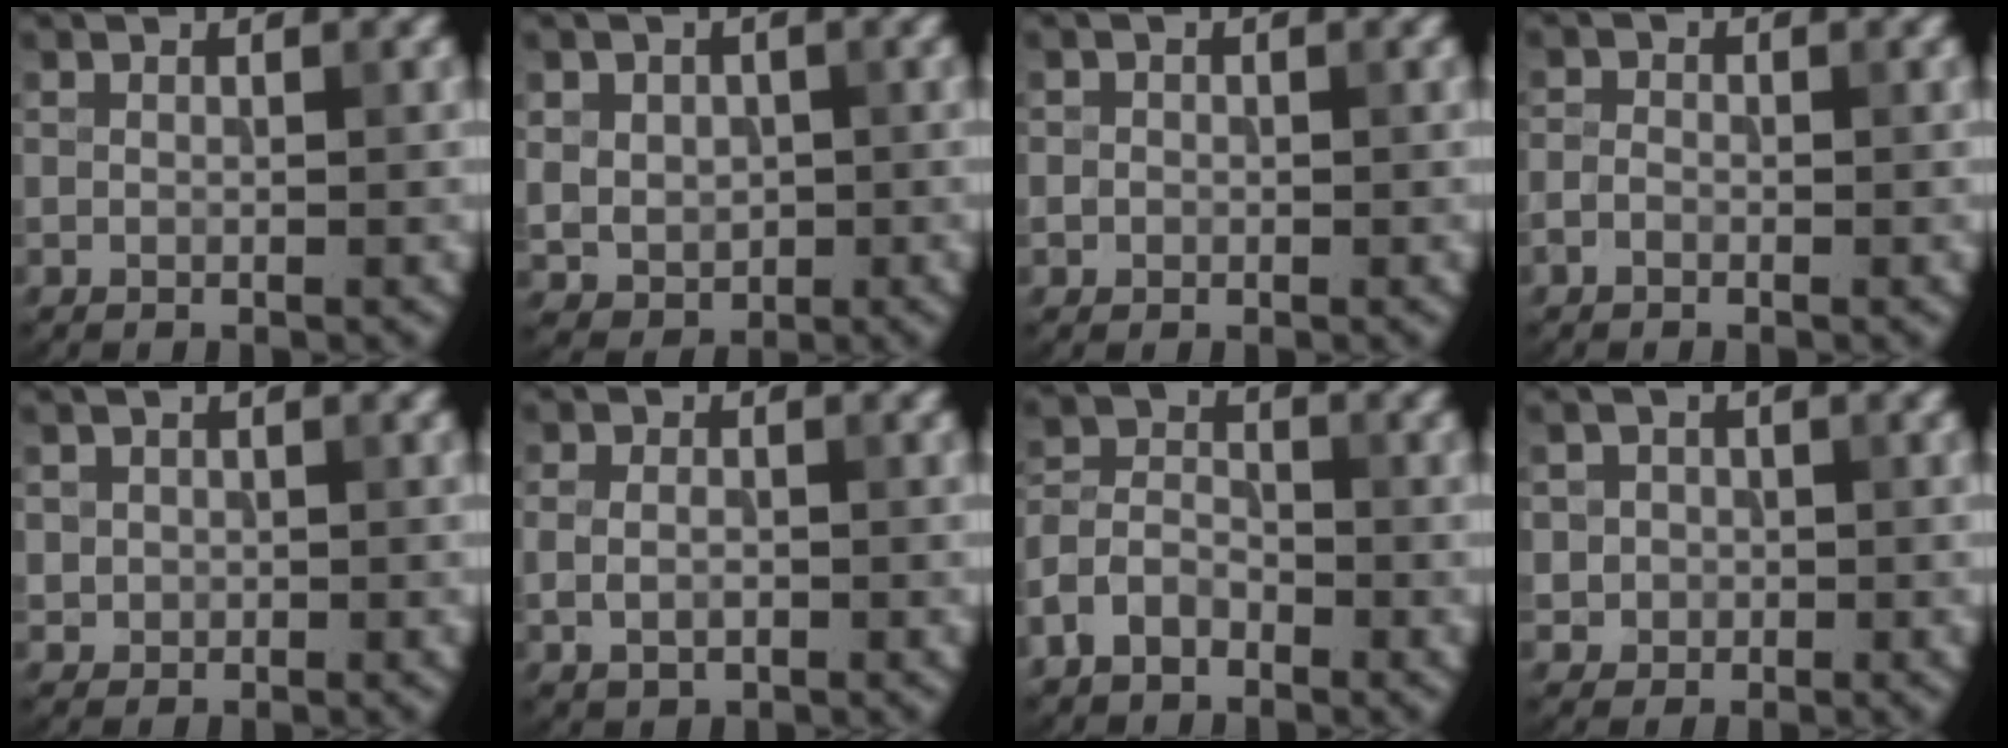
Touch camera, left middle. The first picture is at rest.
{"total": 3.6, "force": [0.4, 3.2, 1.7], "torque": [-0.042, -0.004, 0.012]}
{"total": 0.8, "force": [-0.1, 0.8, 0.1], "torque": [0.008, -0.005, -0.003]}
{"total": 1.1, "force": [-0.7, 0.7, 0.5], "torque": [-0.009, 0.001, -0.017]}
{"total": 1.2, "force": [0.0, 1.2, 0.1], "torque": [0.008, -0.006, 0.003]}
{"total": 2.3, "force": [-0.1, 1.7, 1.5], "torque": [-0.033, -0.003, 0.002]}
{"total": 3.9, "force": [-2.4, 2.5, 1.8], "torque": [-0.039, 0.004, -0.057]}
{"total": 2.1, "force": [-0.1, 2.0, 0.4], "torque": [0.010, -0.001, -0.001]}